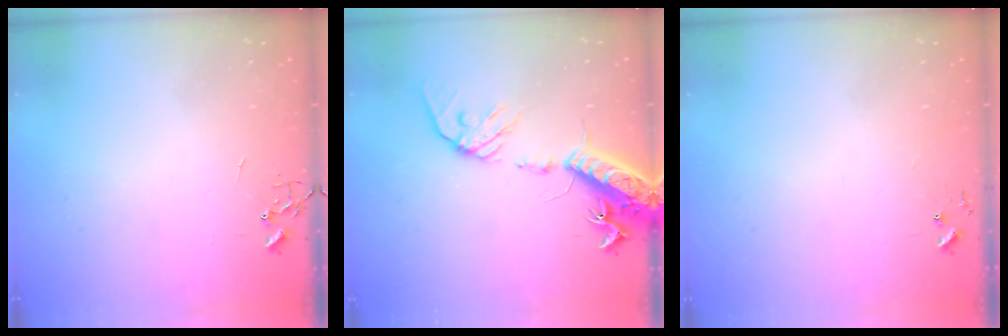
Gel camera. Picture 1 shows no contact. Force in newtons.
{"total": 18.0, "press": 17.6, "slide": 3.8}
{"total": 5.1, "press": 5.0, "slide": 0.4}